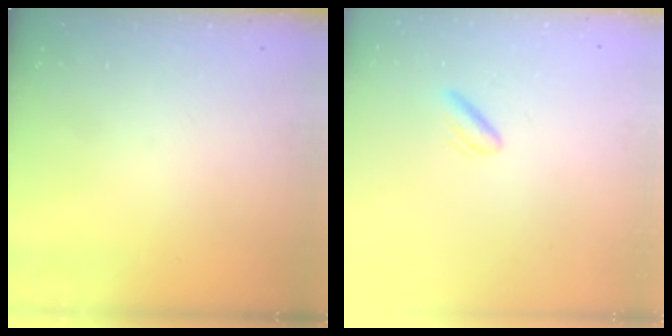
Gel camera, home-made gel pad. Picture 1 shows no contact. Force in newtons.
{"total": 2.8, "press": 2.5, "slide": 1.3}